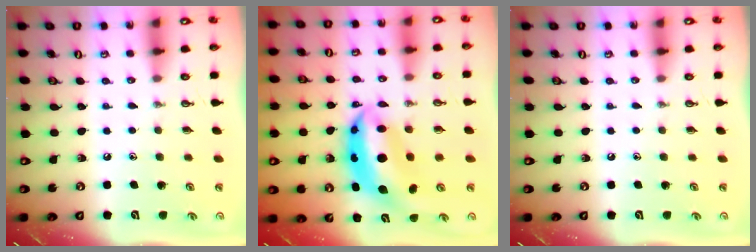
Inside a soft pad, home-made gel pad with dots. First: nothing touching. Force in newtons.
{"total": 11.1, "press": 11.1, "slide": 1.0}
{"total": 0.0}